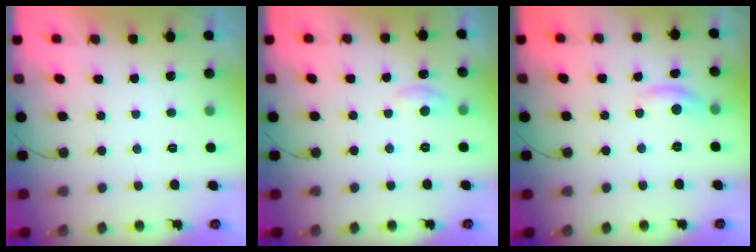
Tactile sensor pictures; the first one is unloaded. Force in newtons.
{"total": 6.3, "press": 6.3, "slide": 0.5}
{"total": 5.6, "press": 5.6, "slide": 0.4}